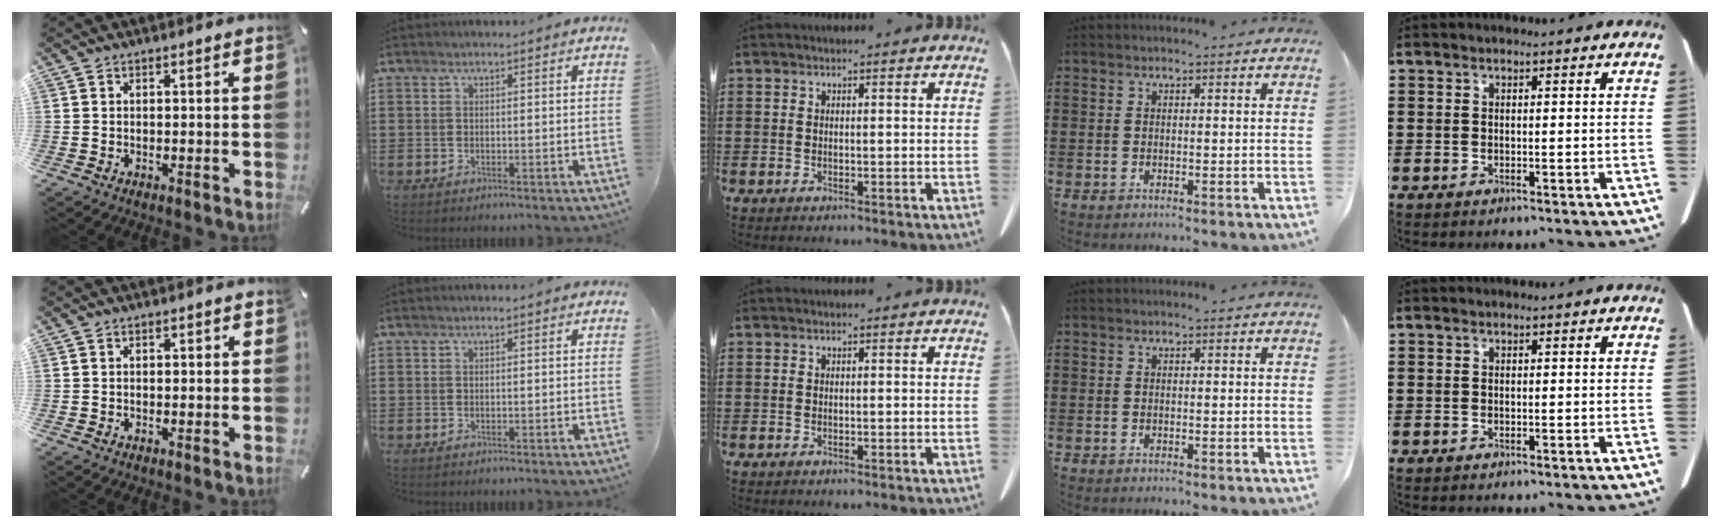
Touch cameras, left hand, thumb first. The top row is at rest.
{"thumb": {"total": 0.5, "force": [0.1, 0.4, 0.3], "torque": [-0.007, 0.002, 0.001]}}